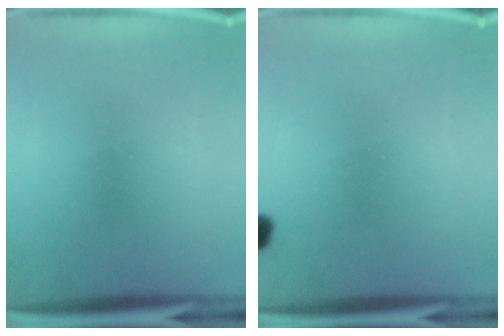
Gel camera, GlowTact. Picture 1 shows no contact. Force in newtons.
{"total": 2.7}